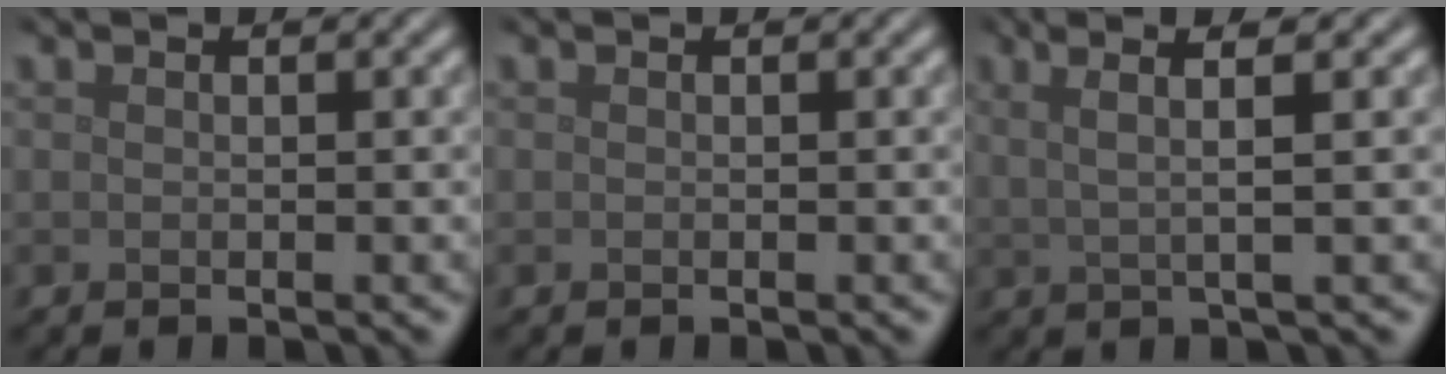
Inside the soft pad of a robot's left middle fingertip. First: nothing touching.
{"total": 0.0}
{"total": 4.3, "force": [1.9, 1.0, 3.7], "torque": [-0.056, 0.011, 0.009]}